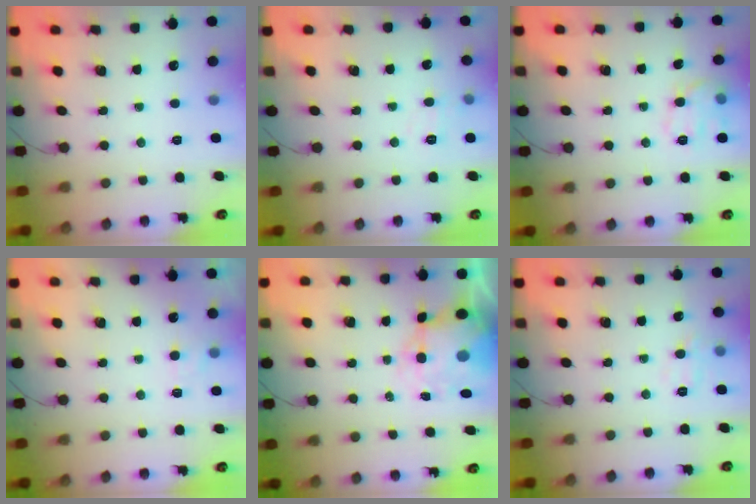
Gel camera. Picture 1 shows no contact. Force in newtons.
{"total": 4.4, "press": 4.1, "slide": 1.8}
{"total": 10.8, "press": 10.8, "slide": 0.5}
{"total": 2.1, "press": 1.6, "slide": 1.3}
{"total": 8.9, "press": 8.6, "slide": 2.2}
{"total": 7.9, "press": 7.7, "slide": 1.7}